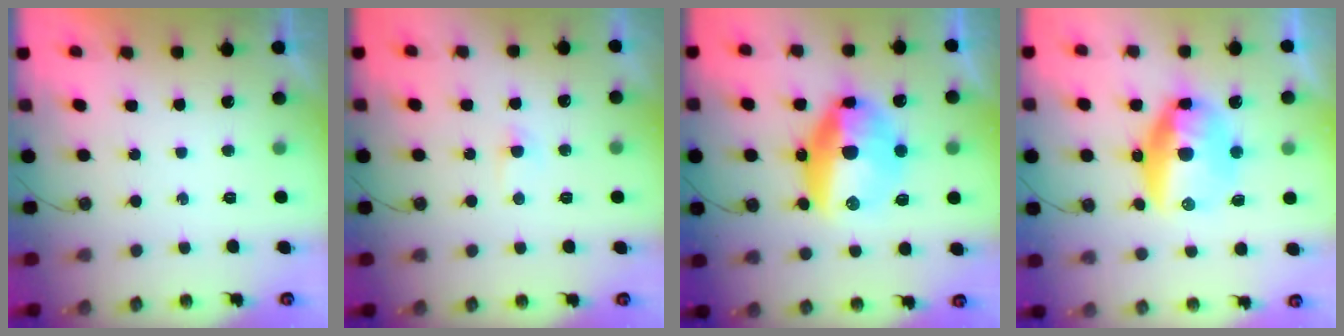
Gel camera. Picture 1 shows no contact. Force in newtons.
{"total": 2.5, "press": 2.5, "slide": 0.4}
{"total": 17.5, "press": 16.8, "slide": 5.0}
{"total": 18.1, "press": 16.0, "slide": 8.5}